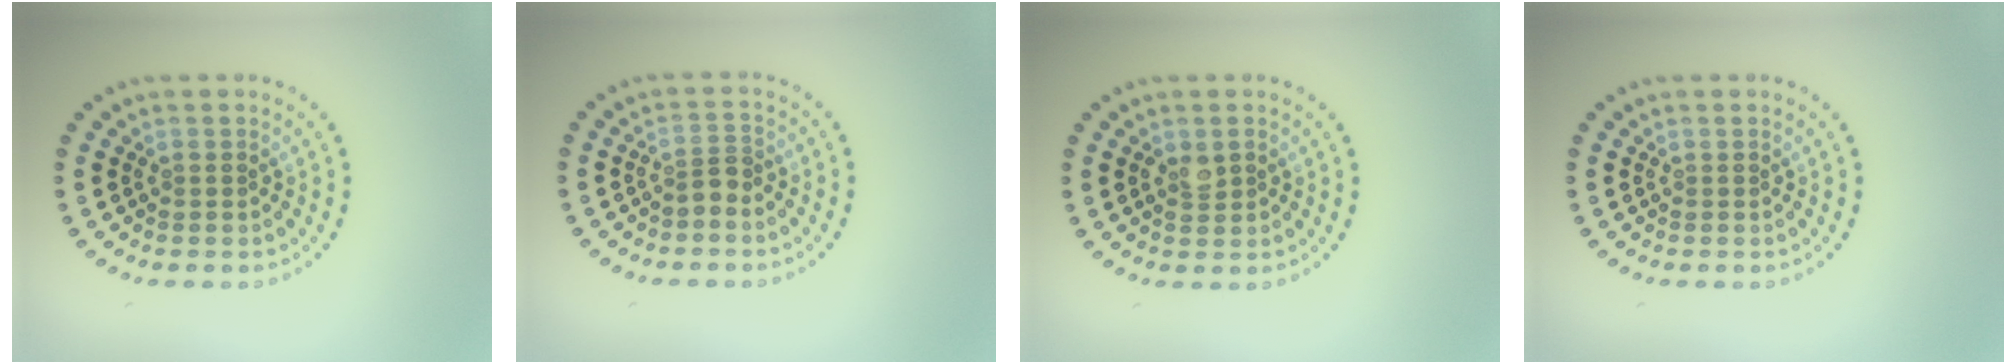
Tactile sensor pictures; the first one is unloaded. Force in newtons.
{"total": 1.6, "press": 1.3, "slide": 1.0}
{"total": 1.3, "press": 1.3, "slide": 0.0}
{"total": 0.0}